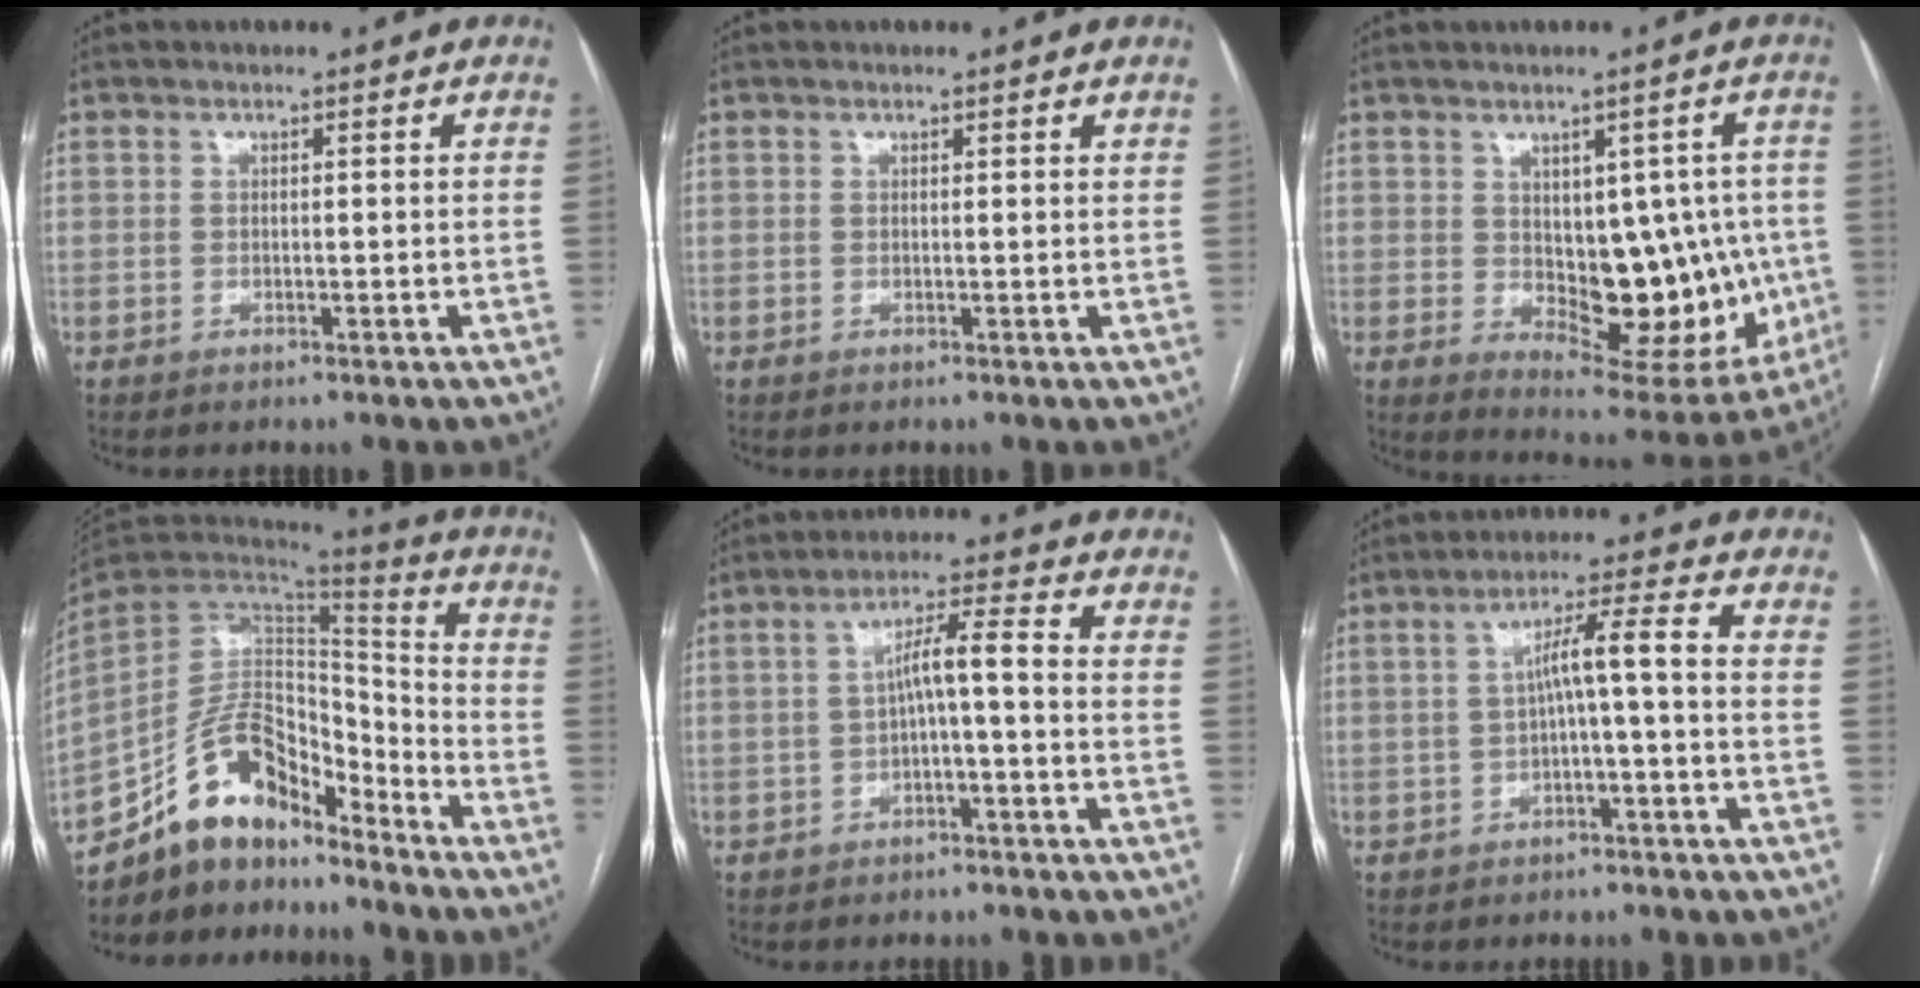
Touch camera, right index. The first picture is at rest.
{"total": 0.9, "force": [0.8, 0.1, 0.3], "torque": [-0.006, 0.002, 0.008]}
{"total": 16.4, "force": [-1.1, 8.4, 14.0], "torque": [-0.180, 0.003, 0.012]}
{"total": 13.6, "force": [-10.8, 5.8, 5.8], "torque": [-0.107, 0.046, -0.197]}
{"total": 5.7, "force": [-0.8, 0.5, 5.6], "torque": [-0.094, 0.027, -0.012]}
{"total": 6.2, "force": [-0.6, 0.1, 6.2], "torque": [-0.102, 0.029, -0.007]}